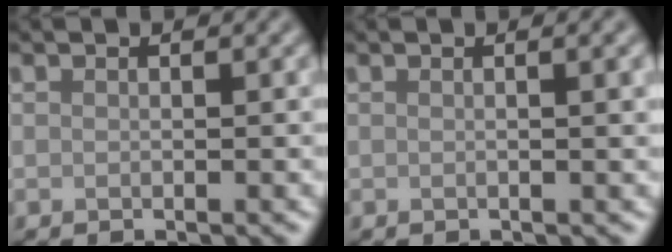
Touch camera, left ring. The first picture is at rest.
{"total": 3.0, "force": [0.5, 1.1, 2.7], "torque": [-0.020, 0.007, -0.001]}